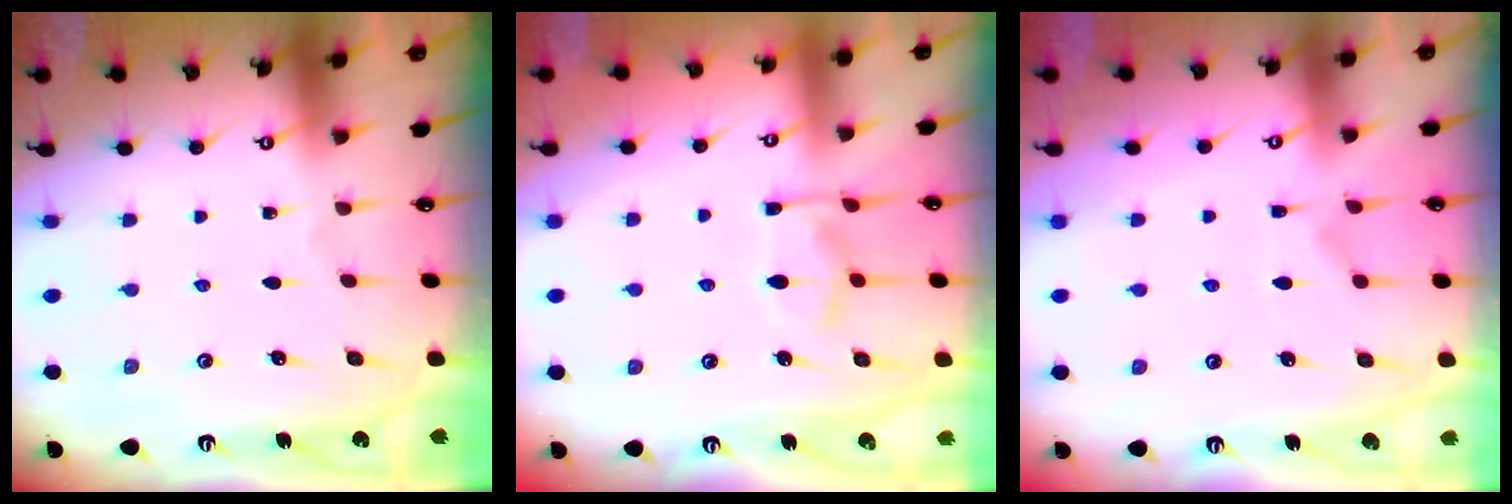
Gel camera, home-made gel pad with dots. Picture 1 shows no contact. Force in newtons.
{"total": 10.8, "press": 10.7, "slide": 1.2}
{"total": 1.1, "press": 0.1, "slide": 1.1}